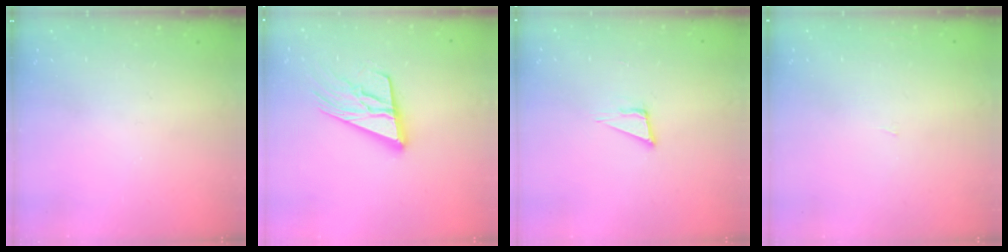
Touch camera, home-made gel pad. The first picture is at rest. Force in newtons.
{"total": 18.2, "press": 17.7, "slide": 4.2}
{"total": 4.3, "press": 3.1, "slide": 3.0}
{"total": 0.9, "press": 0.9, "slide": 0.0}